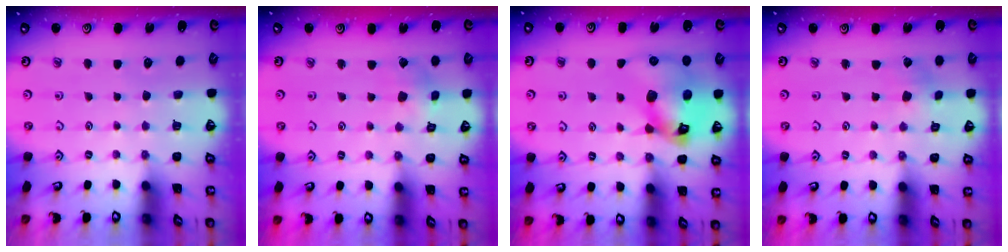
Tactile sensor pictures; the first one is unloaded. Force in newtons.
{"total": 2.0, "press": 2.0, "slide": 0.3}
{"total": 16.1, "press": 16.0, "slide": 2.2}
{"total": 1.9, "press": 1.9, "slide": 0.2}